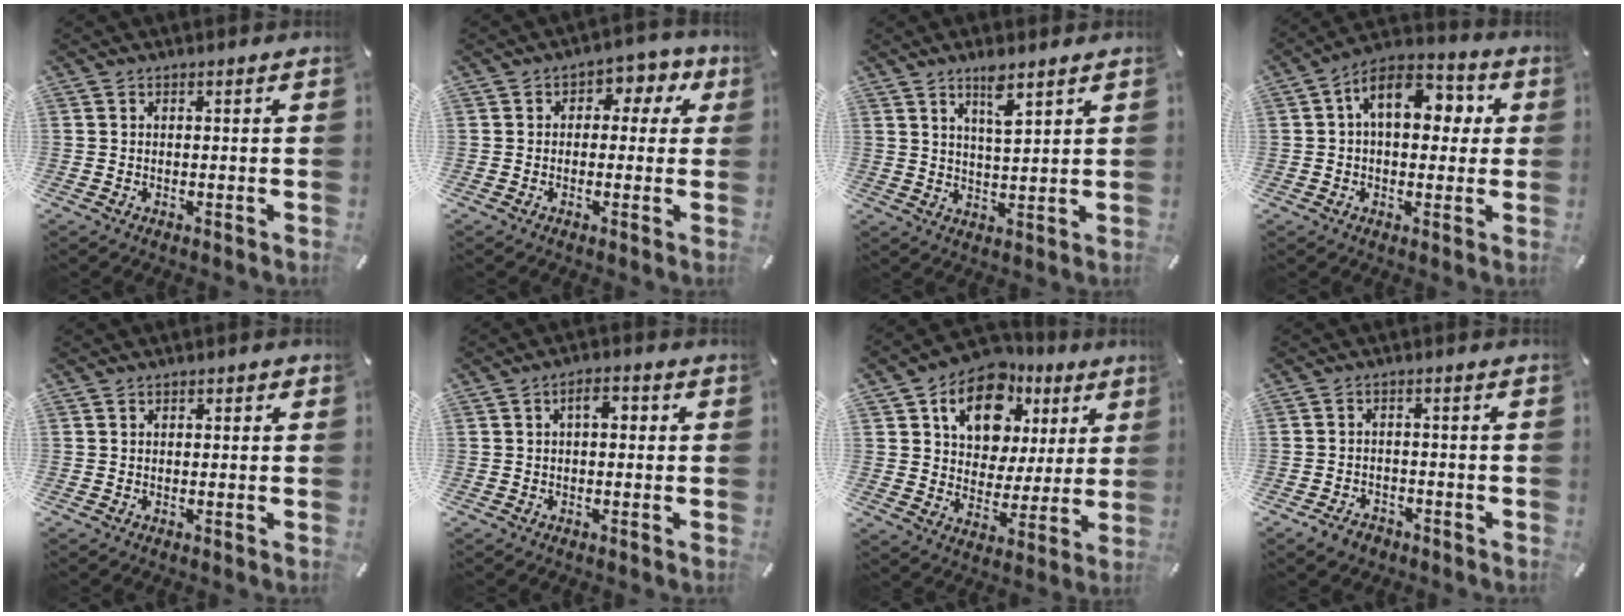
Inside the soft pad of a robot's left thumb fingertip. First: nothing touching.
{"total": 5.0, "force": [0.3, 4.0, 3.0], "torque": [-0.033, 0.004, -0.005]}
{"total": 5.9, "force": [4.3, 1.3, 3.8], "torque": [-0.069, -0.020, 0.072]}
{"total": 12.3, "force": [2.8, 7.9, 9.0], "torque": [-0.127, 0.004, 0.046]}
{"total": 0.8, "force": [0.1, 0.7, 0.4], "torque": [-0.008, 0.006, 0.001]}
{"total": 3.8, "force": [0.3, 2.0, 3.2], "torque": [-0.057, 0.013, 0.000]}
{"total": 14.4, "force": [7.3, 10.5, 6.5], "torque": [-0.111, -0.031, 0.133]}
{"total": 3.7, "force": [-2.7, 2.3, 1.2], "torque": [-0.025, 0.013, -0.053]}